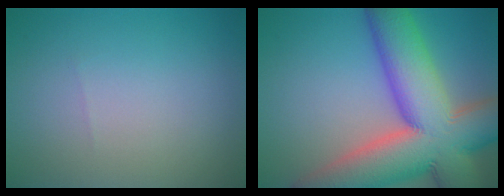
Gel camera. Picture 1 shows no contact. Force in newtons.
{"total": 16.2, "press": 16.1, "slide": 1.0}